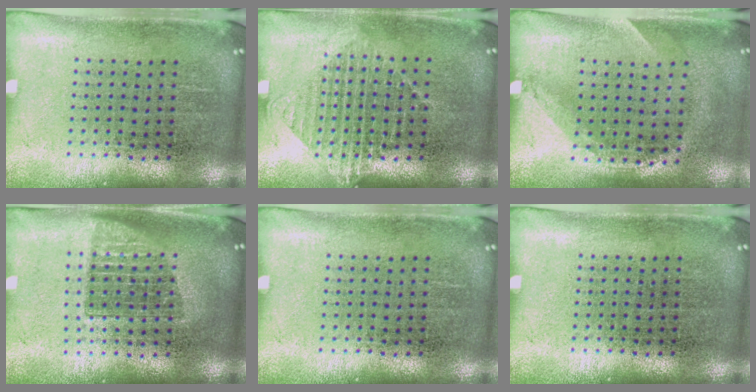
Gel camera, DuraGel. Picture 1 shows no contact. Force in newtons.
{"total": 1.1, "press": 1.0, "slide": 0.5}
{"total": 1.3, "press": 0.9, "slide": 0.9}
{"total": 1.4, "press": 1.2, "slide": 0.8}
{"total": 0.0}
{"total": 0.0}